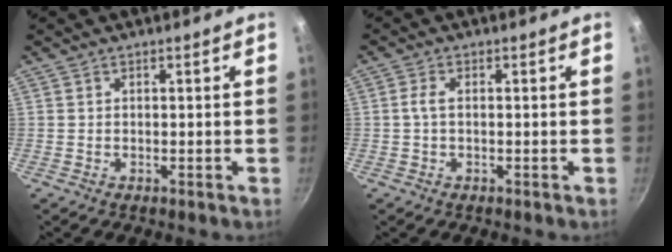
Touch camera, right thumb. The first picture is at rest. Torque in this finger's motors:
{"motor_torque": [-0.69, 0.01, 0.17, 0.35, 0.14]}